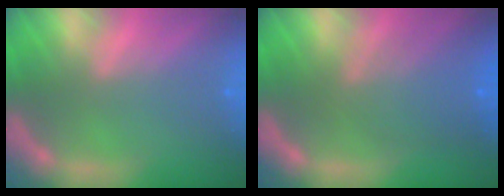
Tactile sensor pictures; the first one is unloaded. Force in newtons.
{"total": 6.0}